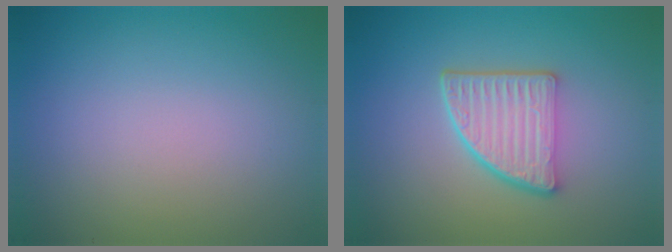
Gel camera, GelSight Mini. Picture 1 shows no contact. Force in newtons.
{"total": 5.0, "press": 3.7, "slide": 3.4}